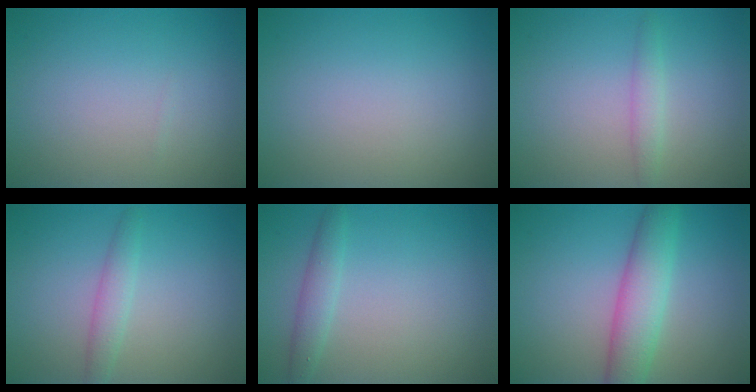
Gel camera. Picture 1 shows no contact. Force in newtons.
{"total": 0.0}
{"total": 1.4, "press": 1.4, "slide": 0.1}
{"total": 1.8, "press": 1.8, "slide": 0.1}
{"total": 1.8, "press": 1.8, "slide": 0.1}
{"total": 4.9, "press": 4.9, "slide": 0.2}